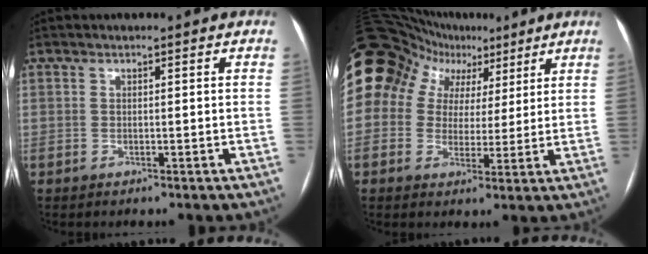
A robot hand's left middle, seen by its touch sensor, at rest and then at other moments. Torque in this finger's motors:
{"motor_torque": [1.99, -0.16, 1.05, 0.21]}